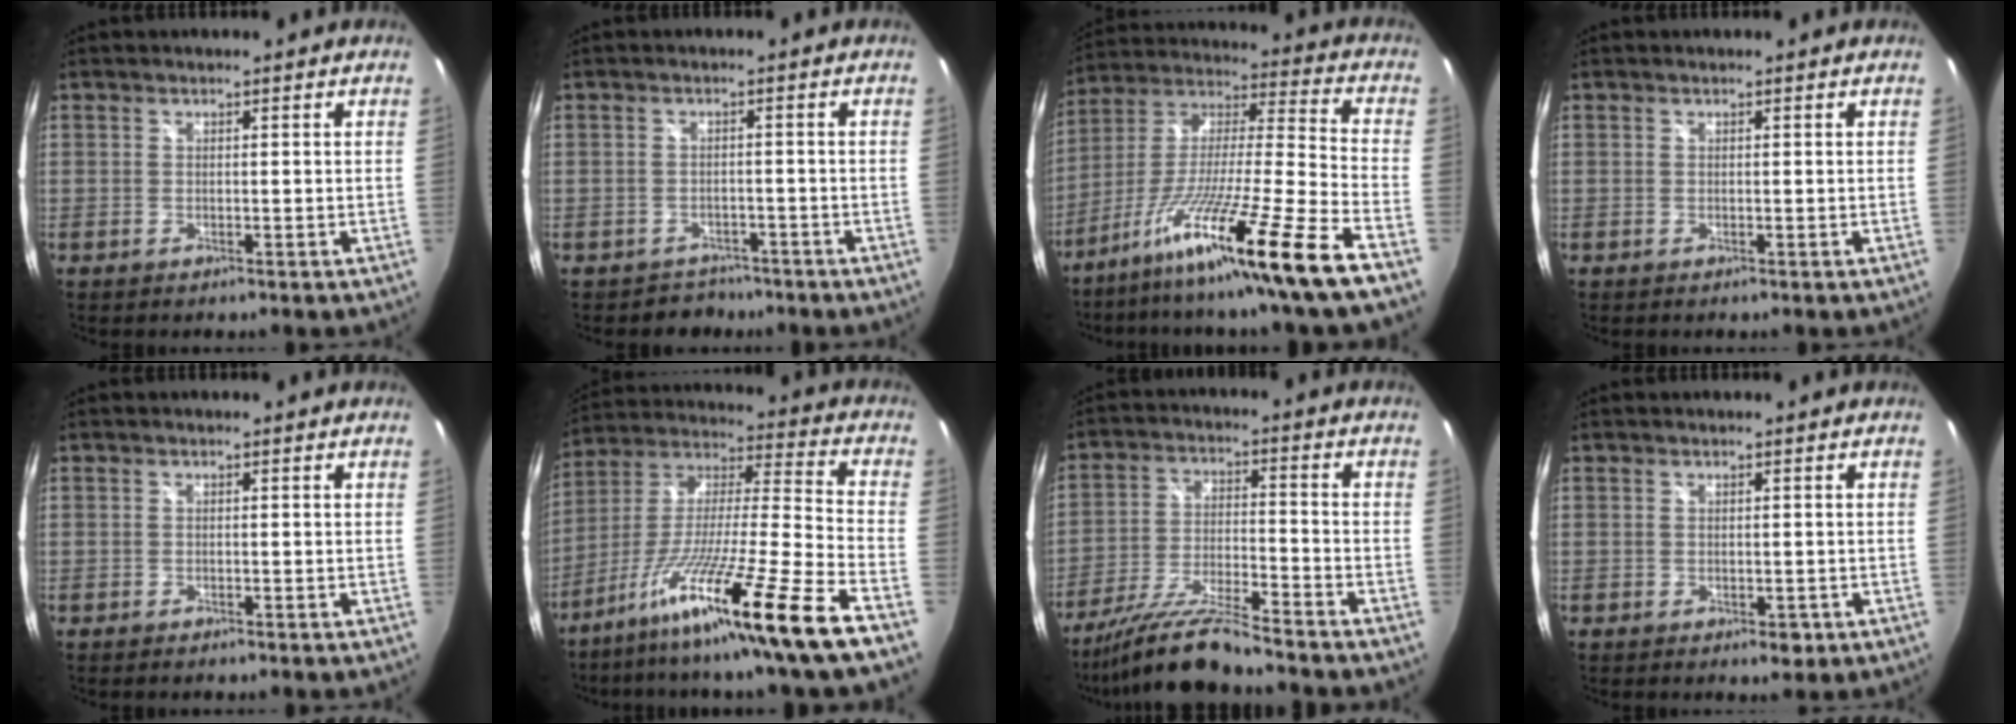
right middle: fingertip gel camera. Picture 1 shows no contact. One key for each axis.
{"total": 4.3, "fx": -3.3, "fy": 2.8, "fz": -0.2, "tx": -0.002, "ty": 0.011, "tz": -0.049}
{"total": 22.0, "fx": -15.4, "fy": -2.8, "fz": 15.4, "tx": -0.257, "ty": -0.057, "tz": -0.266}
{"total": 0.0}
{"total": 0.7, "fx": -0.6, "fy": 0.2, "fz": 0.2, "tx": -0.005, "ty": -0.004, "tz": -0.013}
{"total": 22.4, "fx": -15.6, "fy": -2.6, "fz": 15.8, "tx": -0.262, "ty": -0.057, "tz": -0.268}
{"total": 12.0, "fx": -10.7, "fy": -0.3, "fz": 5.4, "tx": -0.112, "ty": -0.012, "tz": -0.198}
{"total": 2.1, "fx": -0.9, "fy": 1.4, "fz": 1.3, "tx": -0.018, "ty": -0.005, "tz": -0.010}